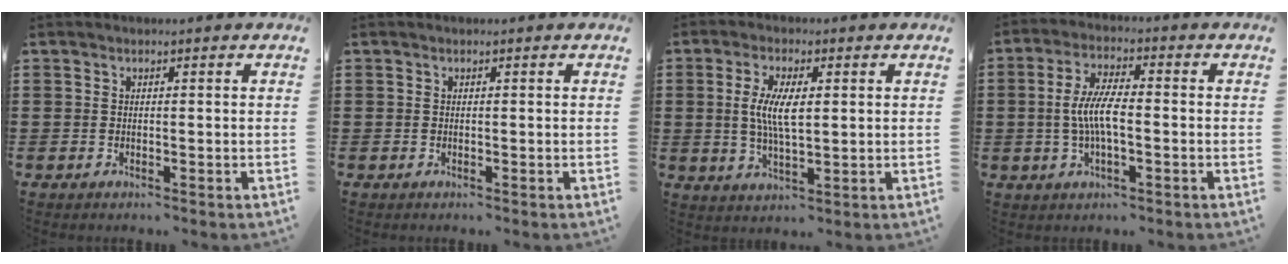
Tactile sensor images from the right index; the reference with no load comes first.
{"total": 0.0}
{"total": 6.4, "force": [0.7, 2.2, 5.9], "torque": [-0.123, 0.006, 0.007]}
{"total": 6.5, "force": [-0.8, 1.9, 6.2], "torque": [-0.136, -0.004, -0.024]}